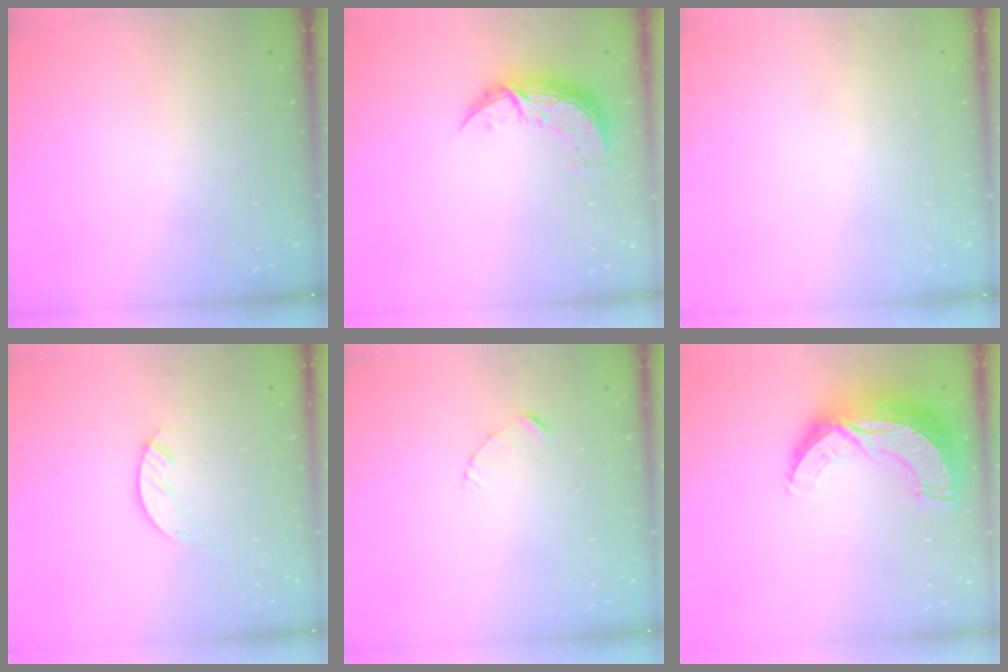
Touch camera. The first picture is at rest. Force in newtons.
{"total": 8.4, "press": 8.4, "slide": 0.3}
{"total": 0.0}
{"total": 3.4, "press": 3.4, "slide": 0.4}
{"total": 2.7, "press": 2.7, "slide": 0.3}
{"total": 15.0, "press": 14.9, "slide": 1.0}